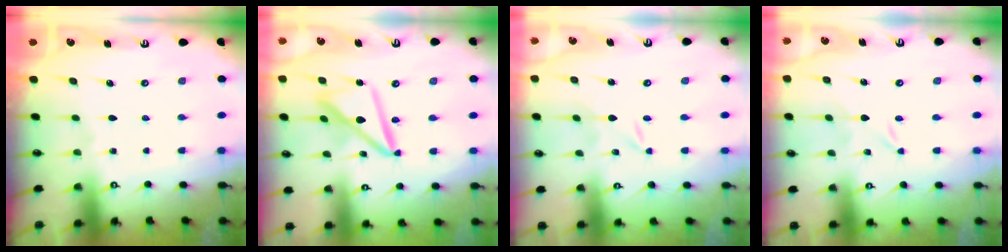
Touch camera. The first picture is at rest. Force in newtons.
{"total": 14.1, "press": 14.0, "slide": 1.6}
{"total": 0.0}
{"total": 0.0}